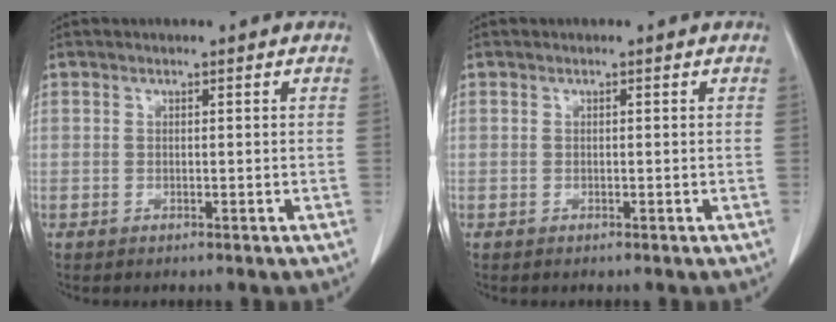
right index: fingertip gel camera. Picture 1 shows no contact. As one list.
[{"total": 0.0}]